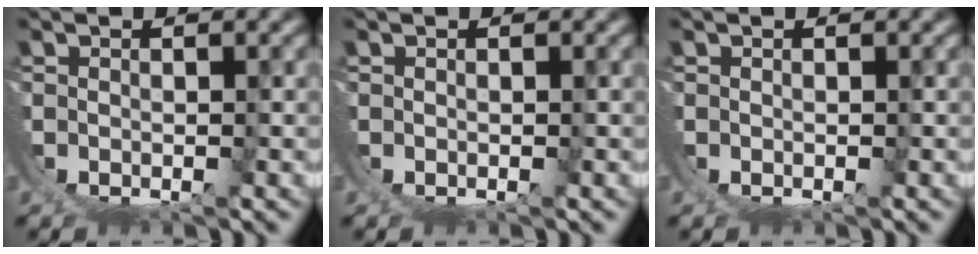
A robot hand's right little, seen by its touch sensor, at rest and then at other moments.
{"total": 0.0}
{"total": 0.0}